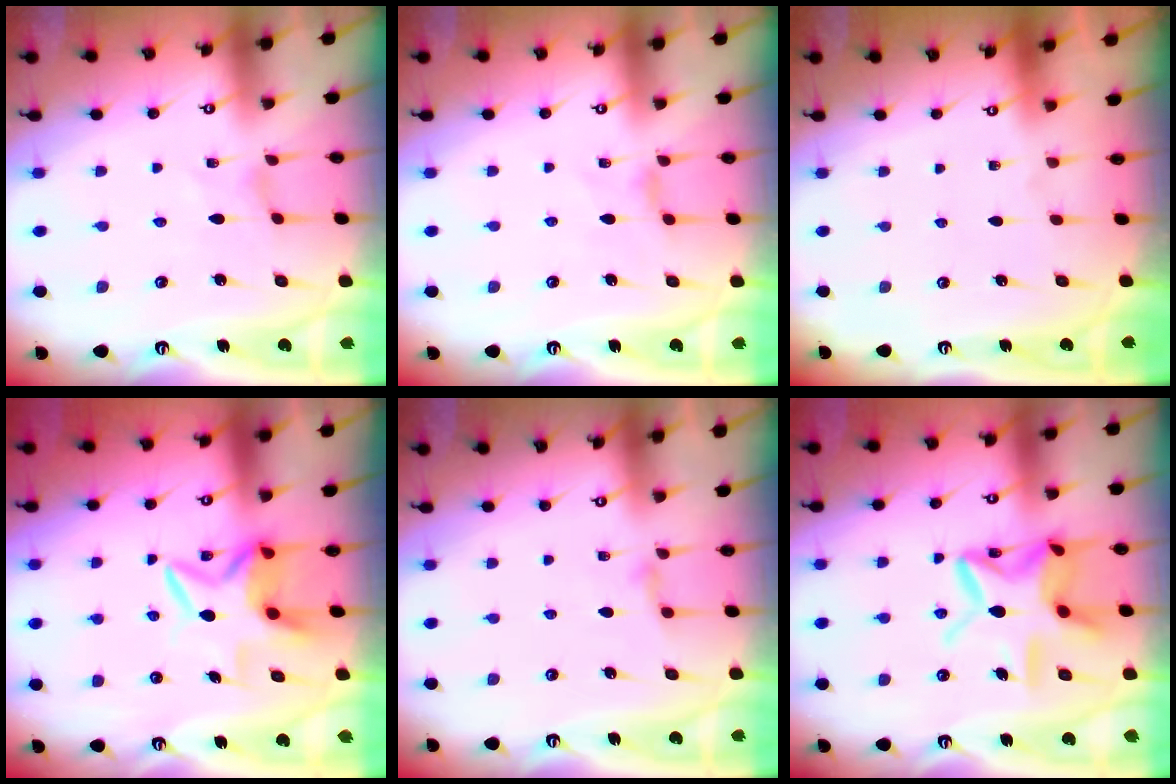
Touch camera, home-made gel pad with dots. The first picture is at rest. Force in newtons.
{"total": 1.1, "press": 1.0, "slide": 0.3}
{"total": 0.0}
{"total": 6.4, "press": 6.4, "slide": 0.5}
{"total": 2.3, "press": 2.3, "slide": 0.4}
{"total": 15.1, "press": 15.0, "slide": 1.5}